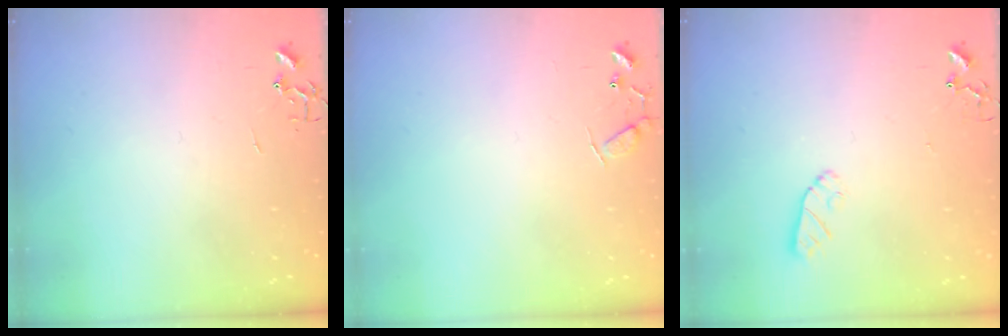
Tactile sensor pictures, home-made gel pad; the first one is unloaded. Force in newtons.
{"total": 7.7, "press": 7.6, "slide": 0.5}
{"total": 6.0, "press": 6.0, "slide": 0.3}